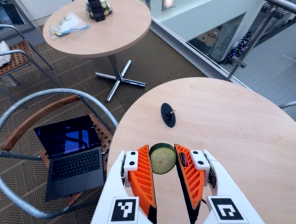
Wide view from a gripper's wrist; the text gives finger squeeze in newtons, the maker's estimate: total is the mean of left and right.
{"total": 7.6, "left": 7.2, "right": 8.0}